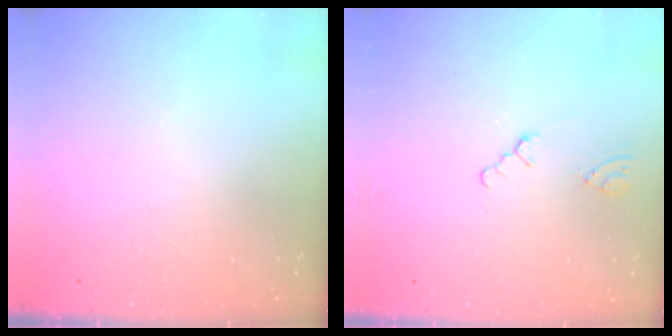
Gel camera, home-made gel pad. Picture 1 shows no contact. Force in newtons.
{"total": 0.0}